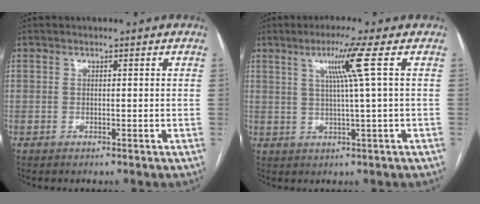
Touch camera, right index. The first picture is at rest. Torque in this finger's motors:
{"motor_torque": [0.71, 0.35, 0.14, 0.09]}